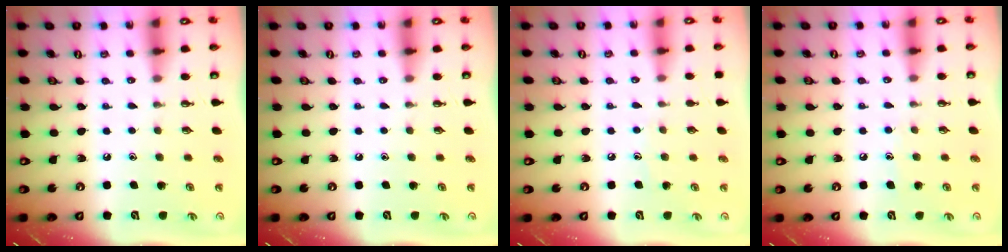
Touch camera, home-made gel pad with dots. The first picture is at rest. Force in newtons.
{"total": 0.0}
{"total": 3.9, "press": 3.9, "slide": 0.4}
{"total": 4.9, "press": 4.9, "slide": 0.6}